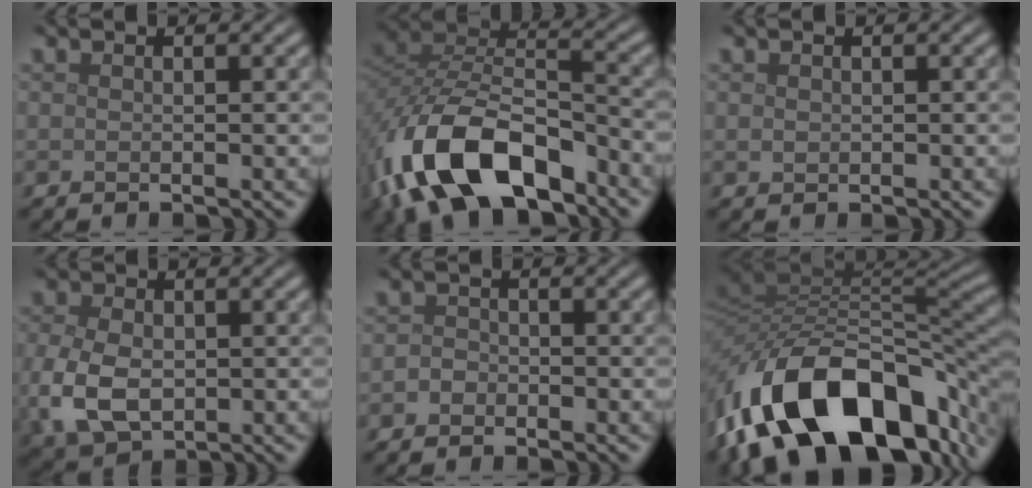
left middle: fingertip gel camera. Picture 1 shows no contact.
{"total": 12.3, "force": [-6.7, 6.3, 8.1], "torque": [-0.172, -0.010, -0.128]}
{"total": 0.5, "force": [0.2, 0.5, 0.2], "torque": [-0.001, -0.002, 0.004]}
{"total": 6.3, "force": [-1.1, 4.3, 4.4], "torque": [-0.112, -0.015, -0.016]}
{"total": 1.2, "force": [-0.6, 0.9, 0.4], "torque": [-0.005, 0.001, -0.016]}
{"total": 15.7, "force": [-6.9, 9.0, 10.9], "torque": [-0.192, 0.002, -0.114]}